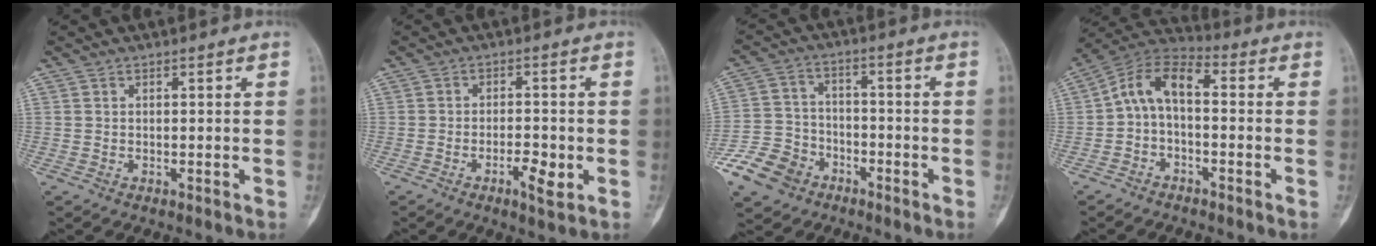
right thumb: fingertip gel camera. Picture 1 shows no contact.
{"total": 4.8, "force": [-1.7, 1.6, 4.2], "torque": [-0.067, 0.002, -0.026]}
{"total": 10.7, "force": [-6.4, 7.8, 3.6], "torque": [-0.057, 0.039, -0.124]}
{"total": 9.0, "force": [-0.7, 4.9, 7.5], "torque": [-0.131, 0.039, -0.029]}